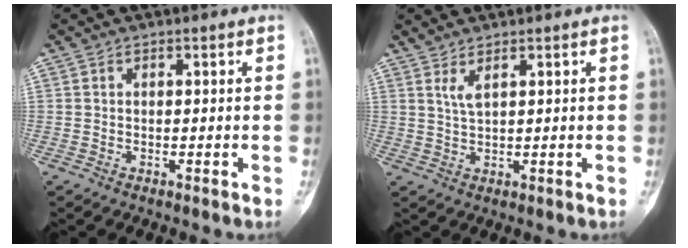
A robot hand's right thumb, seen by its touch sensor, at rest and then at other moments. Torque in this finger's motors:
{"motor_torque": [-0.02, 0.02, -0.01, -0.33, 0.02]}